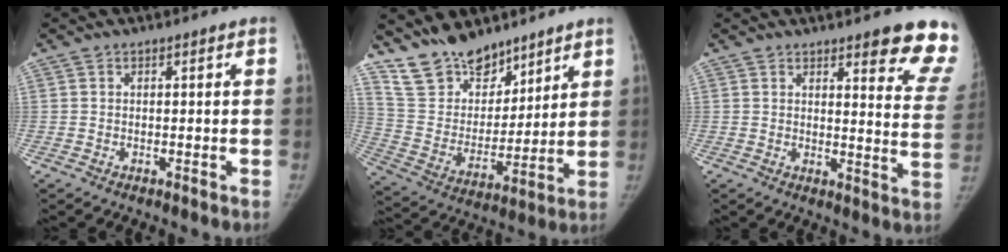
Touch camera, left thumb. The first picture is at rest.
{"total": 15.5, "force": [12.6, 7.5, 4.9], "torque": [-0.042, -0.078, 0.241]}
{"total": 13.8, "force": [10.6, 2.8, 8.4], "torque": [-0.064, -0.067, 0.109]}